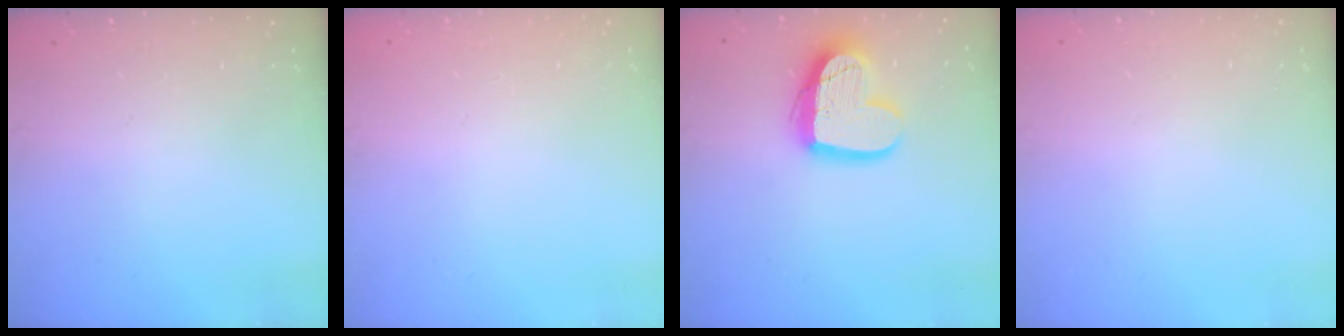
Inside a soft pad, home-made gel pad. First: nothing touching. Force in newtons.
{"total": 0.8, "press": 0.4, "slide": 0.7}
{"total": 15.9, "press": 15.9, "slide": 1.3}
{"total": 0.0}